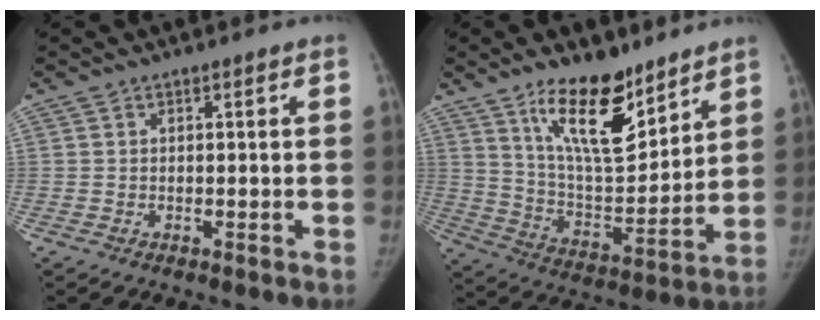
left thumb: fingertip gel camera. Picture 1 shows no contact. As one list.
[{"total": 17.1, "force": [11.4, 6.5, 10.9], "torque": [-0.139, -0.084, 0.209]}]